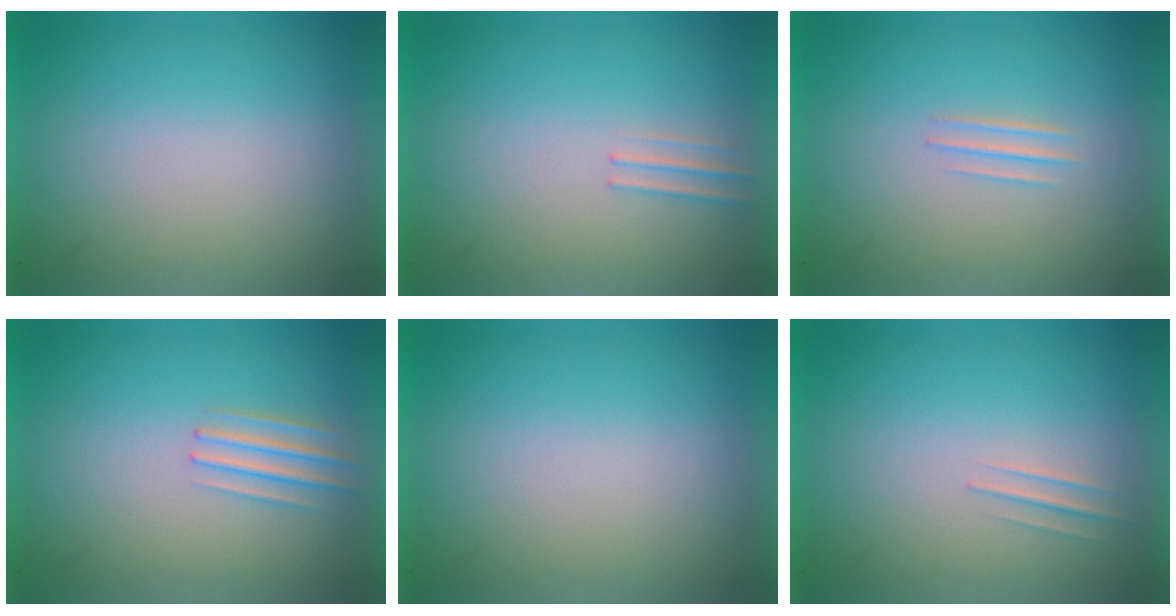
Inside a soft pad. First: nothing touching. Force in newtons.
{"total": 1.2}
{"total": 1.0}
{"total": 1.9}
{"total": 0.0}
{"total": 1.0}